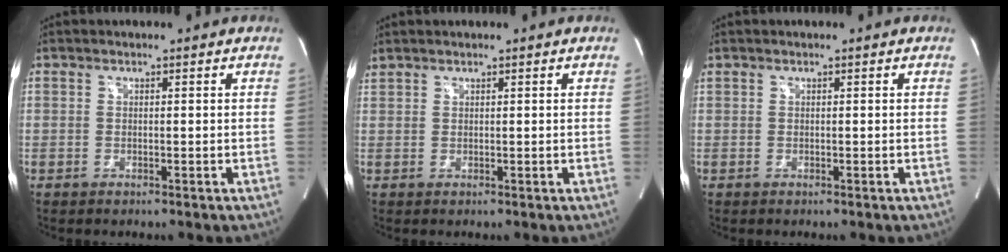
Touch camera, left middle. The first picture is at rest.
{"total": 1.4, "force": [1.3, -0.1, 0.5], "torque": [-0.021, 0.021, 0.032]}
{"total": 0.0}